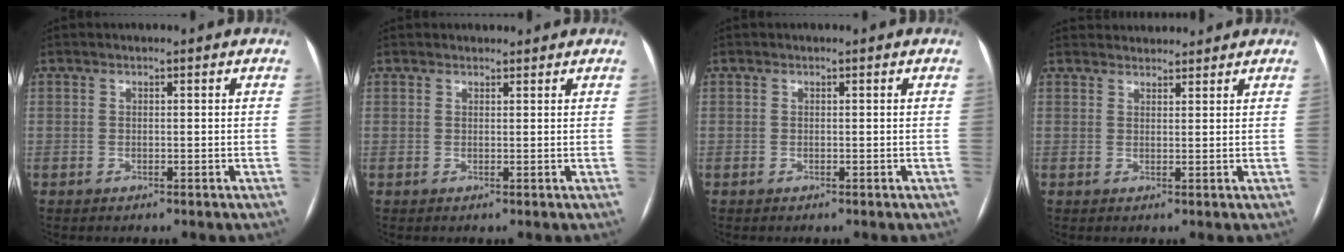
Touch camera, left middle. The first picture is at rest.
{"total": 1.9, "force": [1.8, 0.6, 0.2], "torque": [-0.005, 0.016, 0.026]}
{"total": 0.0}
{"total": 6.3, "force": [6.0, 1.6, 0.8], "torque": [-0.005, 0.031, 0.079]}